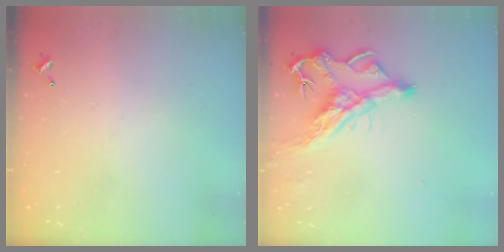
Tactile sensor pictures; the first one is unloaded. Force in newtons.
{"total": 10.3, "press": 10.2, "slide": 1.7}